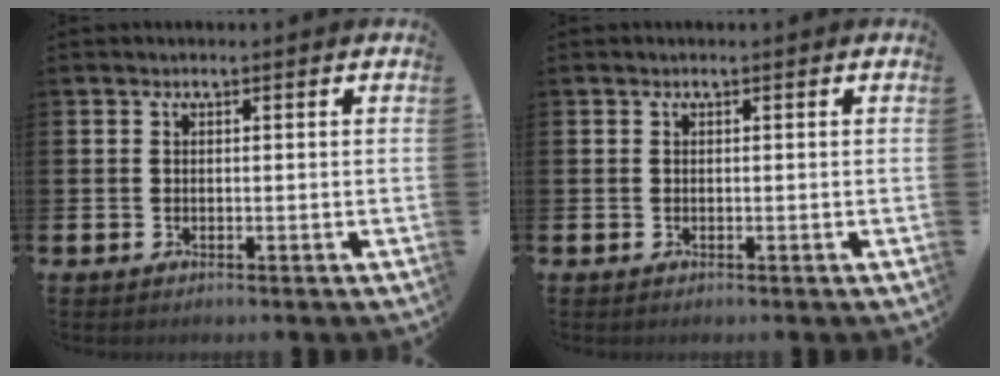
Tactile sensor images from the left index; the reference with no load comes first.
{"total": 0.0}